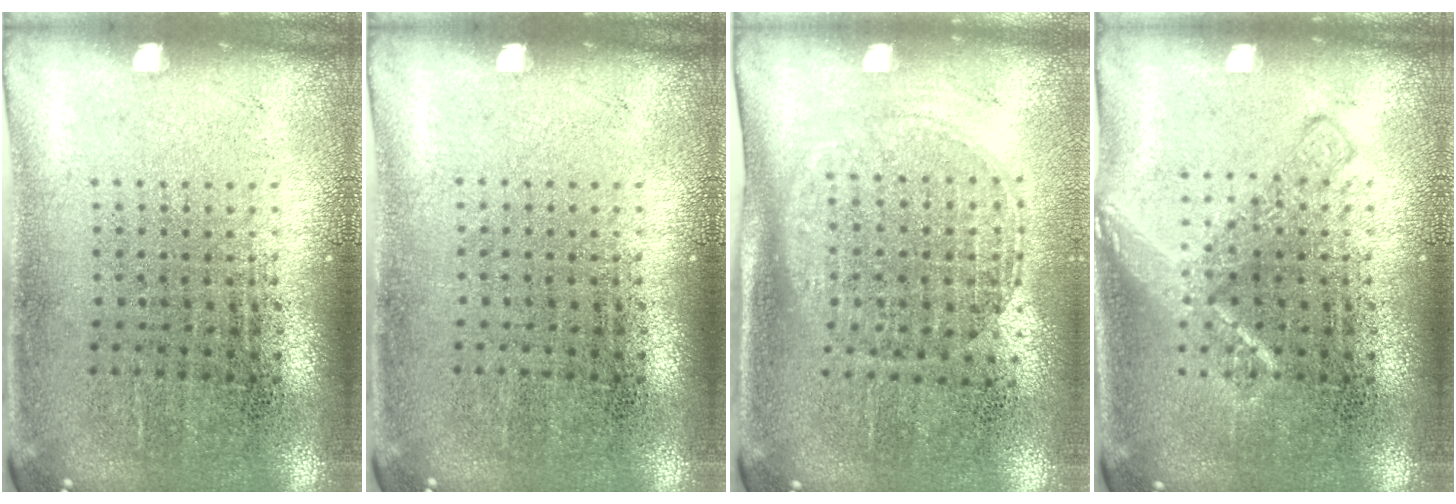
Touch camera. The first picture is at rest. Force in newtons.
{"total": 0.0}
{"total": 1.5, "press": 1.3, "slide": 0.7}
{"total": 2.3, "press": 2.3, "slide": 0.5}